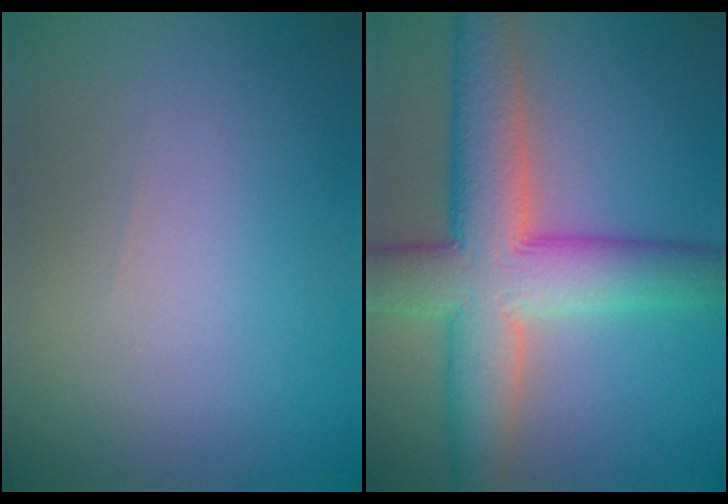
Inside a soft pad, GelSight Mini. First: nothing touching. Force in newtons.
{"total": 9.9, "press": 9.9, "slide": 0.5}